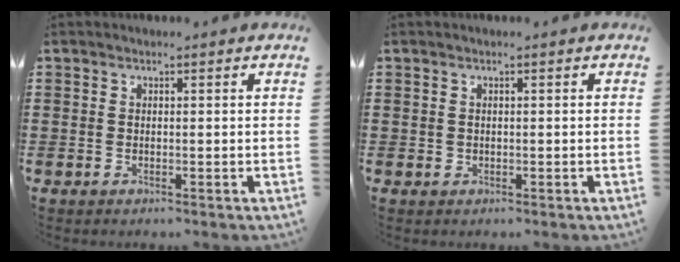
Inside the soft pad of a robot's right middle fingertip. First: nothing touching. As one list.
[{"total": 0.5, "force": [0.1, 0.5, 0.1], "torque": [-0.003, 0.004, 0.001]}]